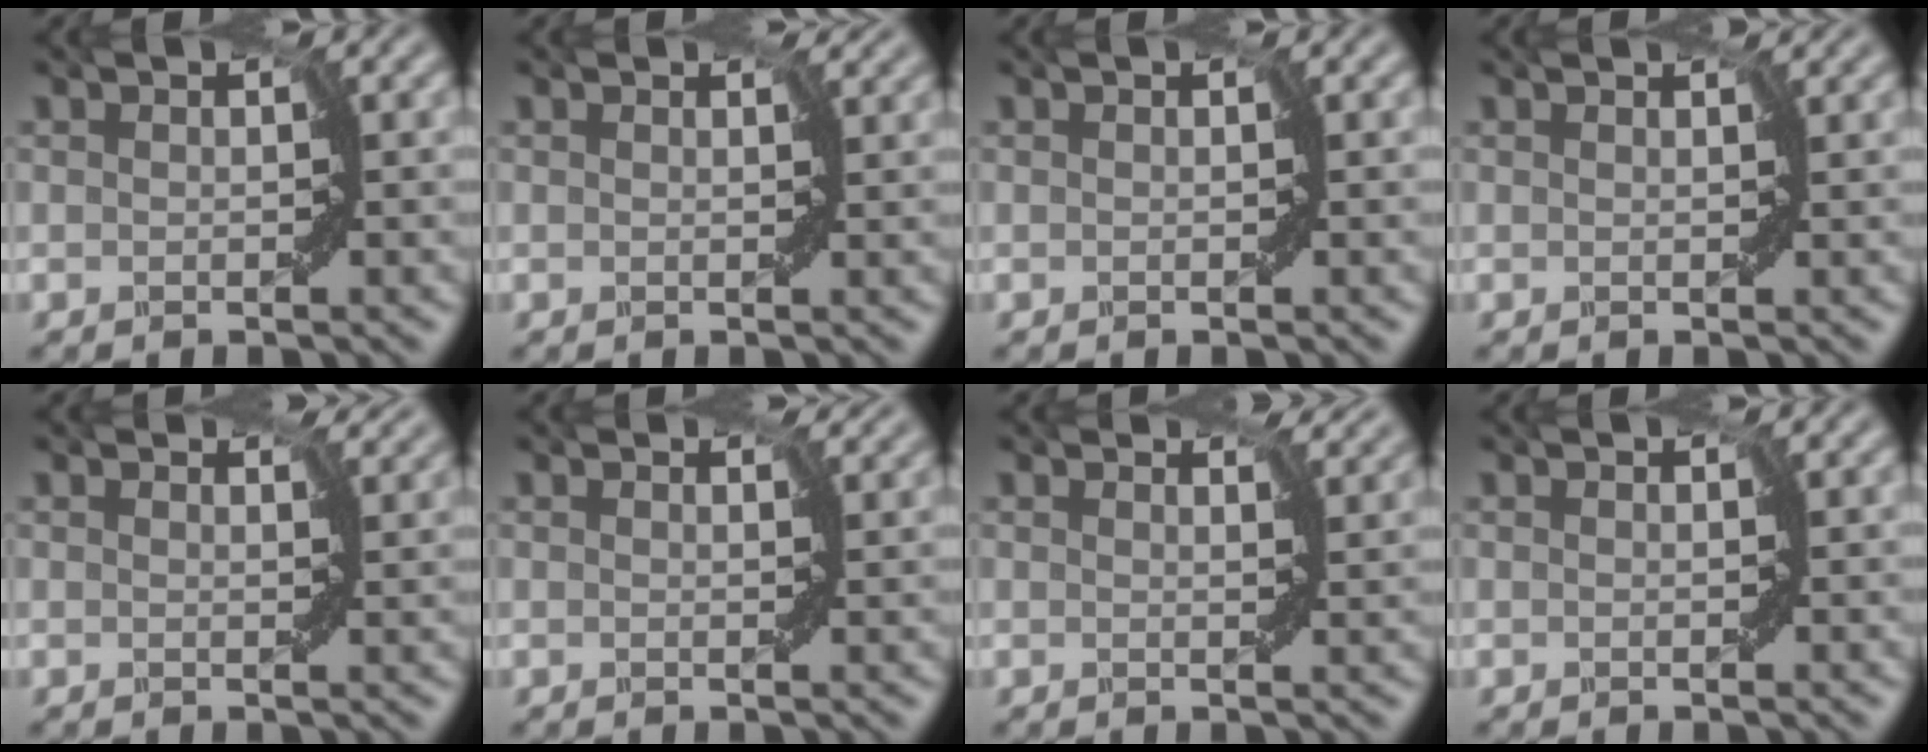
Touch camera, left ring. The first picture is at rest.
{"total": 0.9, "force": [0.7, 0.5, 0.4], "torque": [-0.013, -0.002, 0.008]}
{"total": 0.0}
{"total": 0.5, "force": [0.5, 0.1, 0.0], "torque": [-0.008, -0.002, 0.007]}
{"total": 1.9, "force": [1.3, 1.0, 1.0], "torque": [-0.025, -0.004, 0.015]}
{"total": 1.2, "force": [0.9, 0.6, 0.5], "torque": [-0.017, -0.003, 0.010]}
{"total": 2.2, "force": [1.5, 1.0, 1.2], "torque": [-0.029, -0.005, 0.019]}
{"total": 0.0}